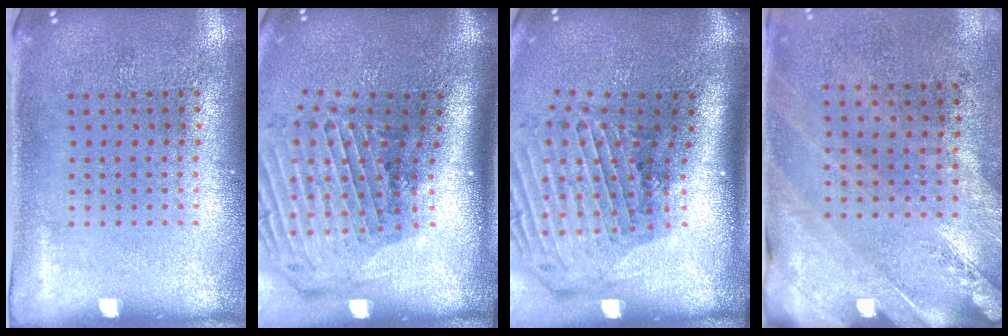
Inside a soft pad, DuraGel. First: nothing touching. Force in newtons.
{"total": 3.1, "press": 2.2, "slide": 2.2}
{"total": 3.1, "press": 2.2, "slide": 2.2}
{"total": 2.5, "press": 2.0, "slide": 1.4}